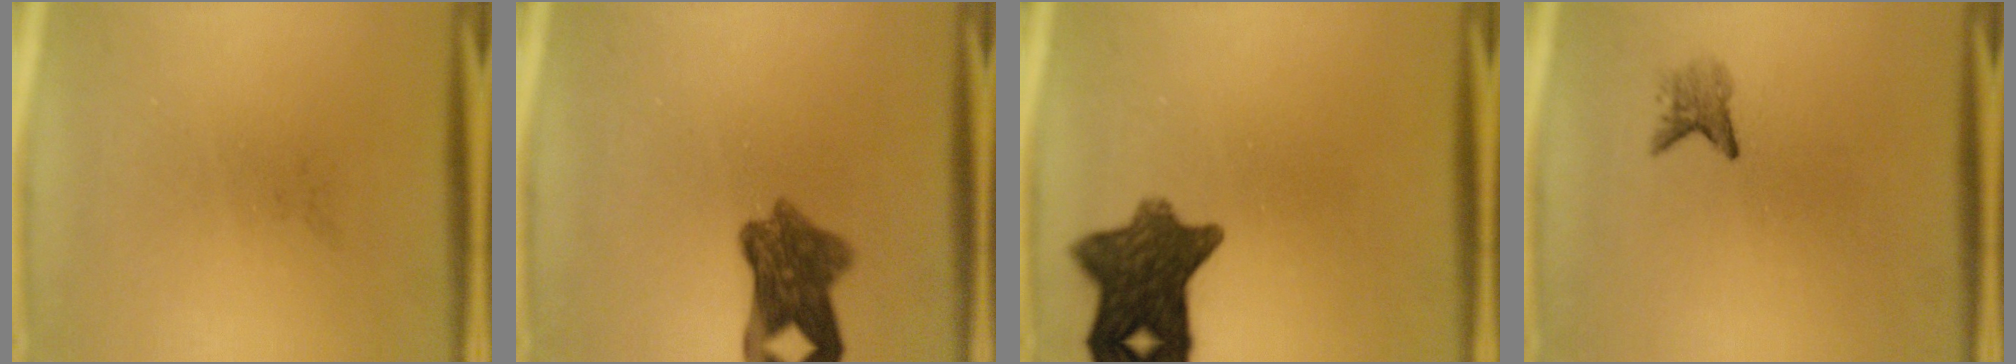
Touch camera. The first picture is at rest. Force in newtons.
{"total": 7.4}
{"total": 10.1}
{"total": 2.0}